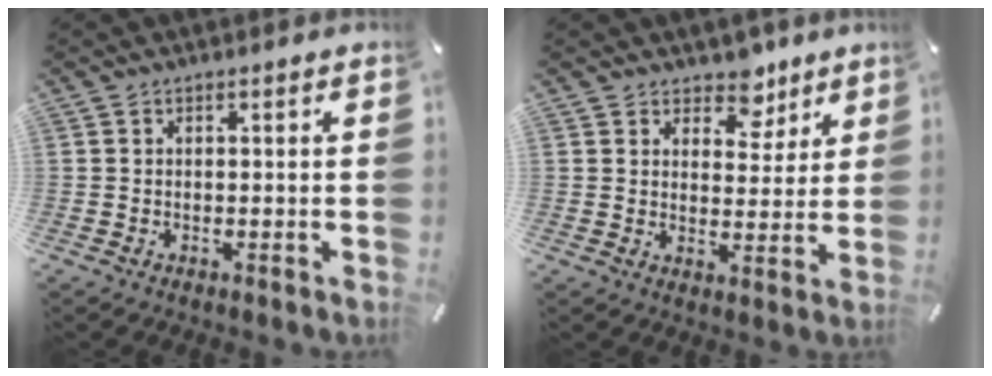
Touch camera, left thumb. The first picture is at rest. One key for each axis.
{"total": 7.7, "fx": 5.7, "fy": 5.0, "fz": 1.6, "tx": -0.005, "ty": -0.043, "tz": 0.097}